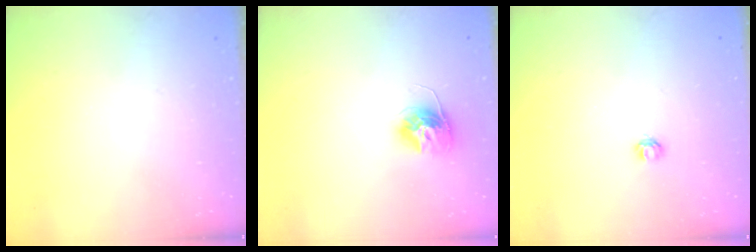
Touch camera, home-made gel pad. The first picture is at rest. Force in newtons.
{"total": 10.5, "press": 10.5, "slide": 0.5}
{"total": 3.6, "press": 3.6, "slide": 0.3}